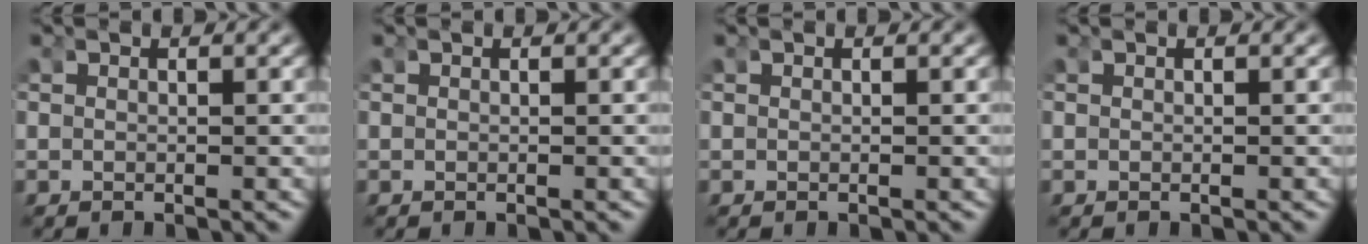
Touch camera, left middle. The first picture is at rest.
{"total": 0.0}
{"total": 0.0}
{"total": 0.0}